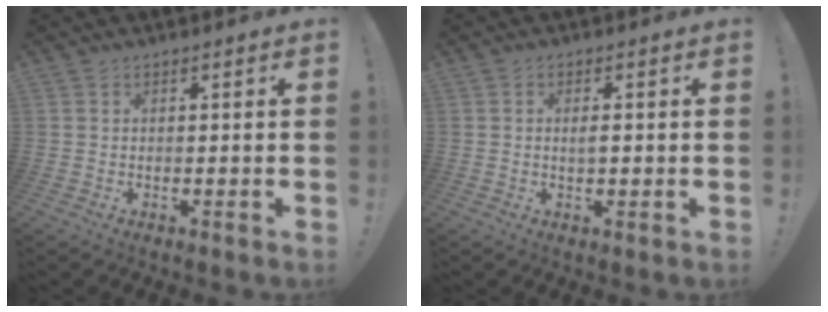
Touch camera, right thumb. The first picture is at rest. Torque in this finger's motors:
{"motor_torque": [0.41, 0.15, 0.14, 0.08, -0.01]}